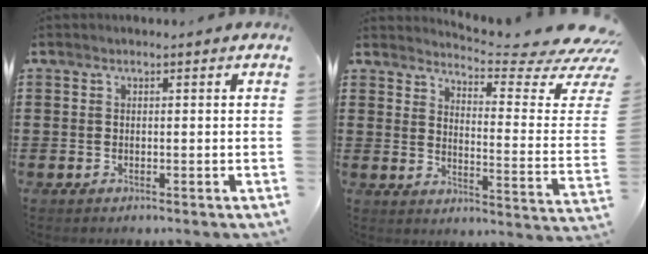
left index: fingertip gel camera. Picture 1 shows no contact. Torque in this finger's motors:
{"motor_torque": [2.14, 0.00, 0.39, 0.05]}